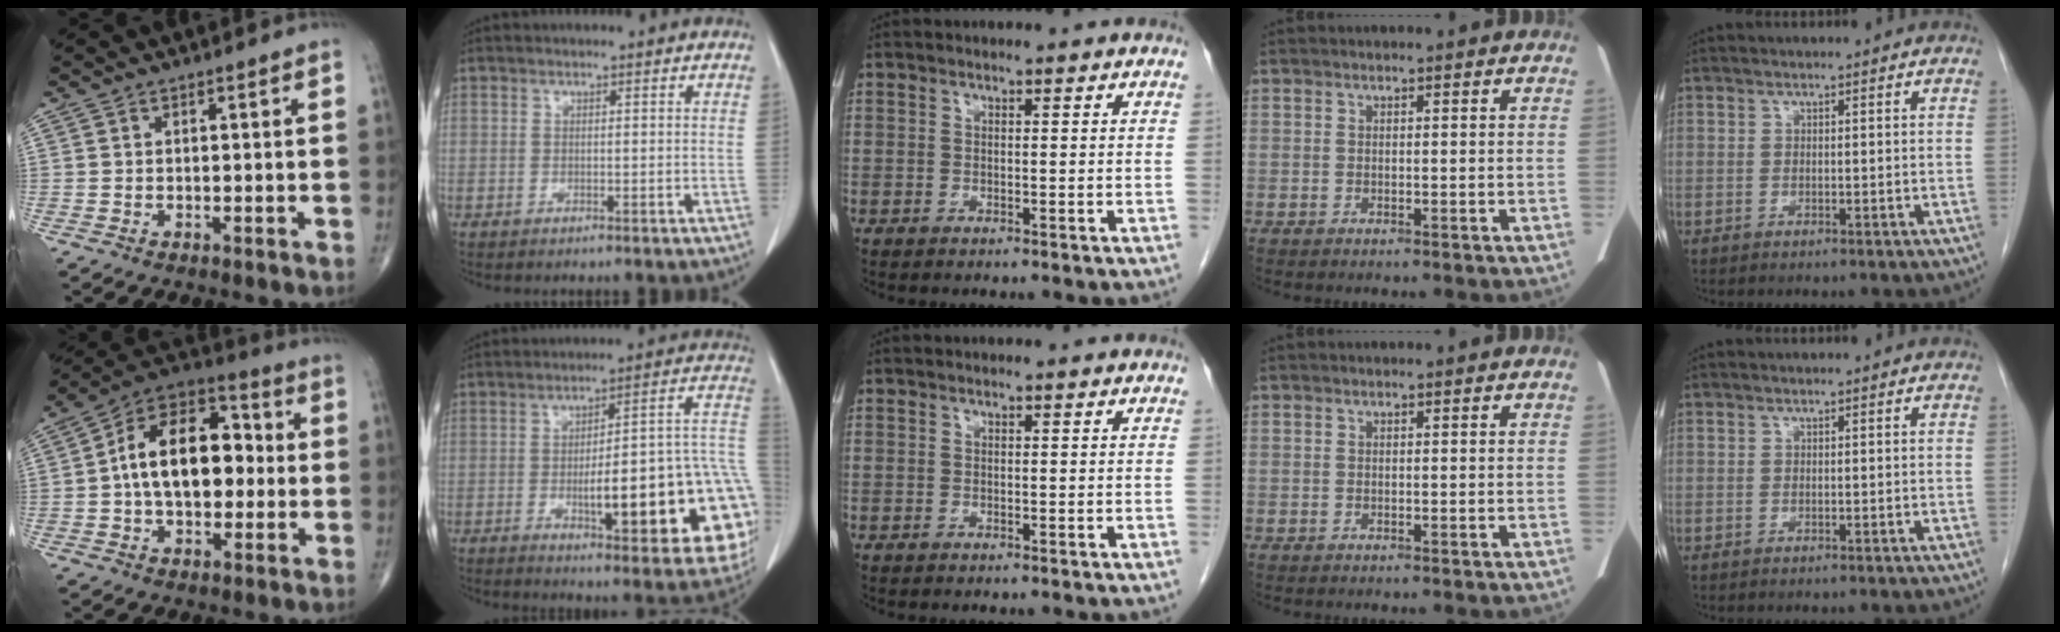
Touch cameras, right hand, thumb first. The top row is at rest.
{"thumb": {"total": 17.8, "force": [0.3, 10.9, 14.1], "torque": [-0.204, 0.037, -0.005]}, "index": {"total": 23.3, "force": [-5.7, 5.0, 22.0], "torque": [-0.207, 0.025, -0.063]}}